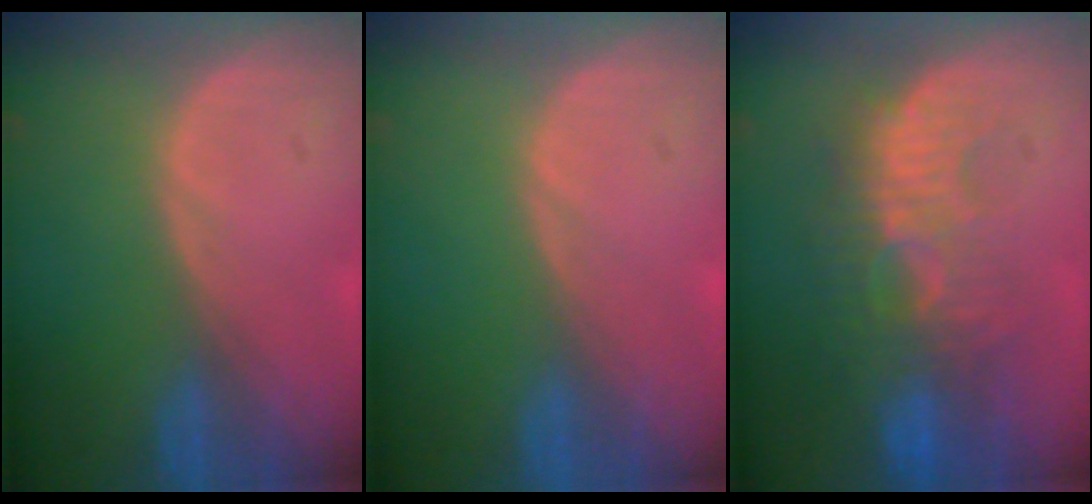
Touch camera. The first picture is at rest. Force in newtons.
{"total": 0.0}
{"total": 10.4, "press": 9.5, "slide": 4.3}